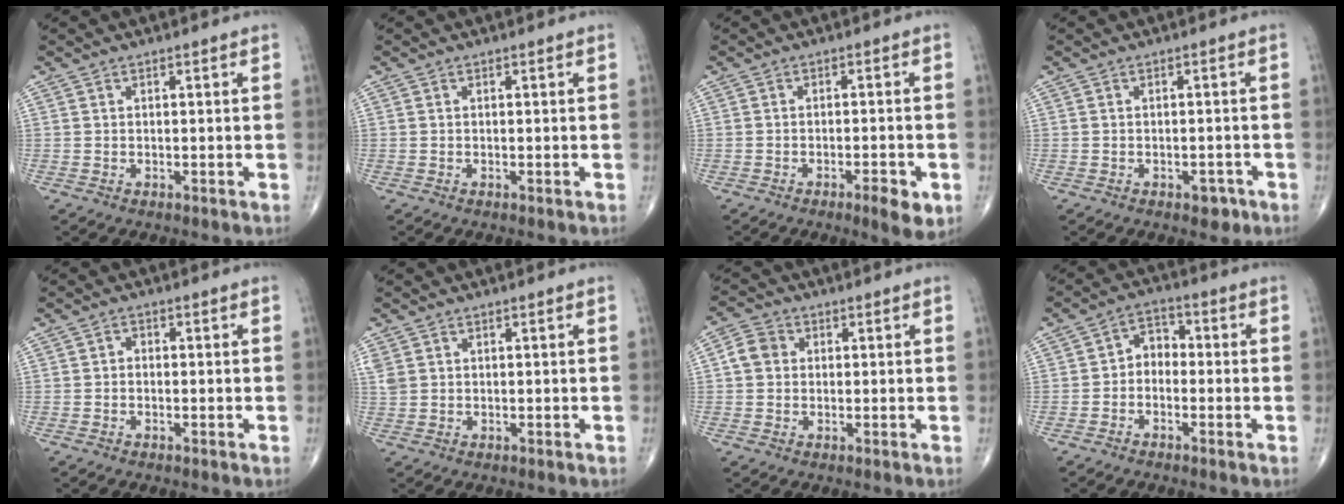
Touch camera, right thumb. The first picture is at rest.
{"total": 0.0}
{"total": 5.1, "force": [-2.3, 1.3, 4.3], "torque": [-0.064, 0.001, -0.032]}
{"total": 4.6, "force": [-2.6, 2.8, 2.6], "torque": [-0.012, 0.021, -0.028]}
{"total": 1.1, "force": [-0.3, 0.9, 0.6], "torque": [-0.001, 0.004, -0.009]}
{"total": 2.4, "force": [0.9, 1.9, 1.3], "torque": [-0.036, 0.007, 0.027]}
{"total": 4.4, "force": [0.4, 3.8, 2.1], "torque": [-0.031, 0.011, 0.001]}
{"total": 4.5, "force": [-1.0, 3.5, 2.8], "torque": [-0.025, 0.025, -0.034]}